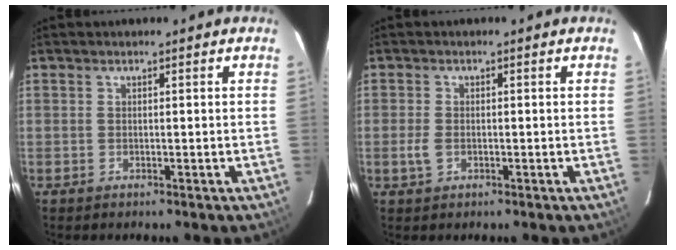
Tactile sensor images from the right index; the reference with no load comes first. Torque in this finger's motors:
{"motor_torque": [0.12, 0.01, 0.09, 0.05]}